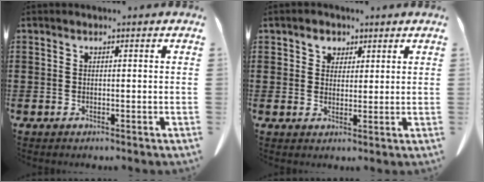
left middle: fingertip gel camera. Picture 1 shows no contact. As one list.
[{"total": 2.8, "force": [1.6, 1.7, 1.5], "torque": [-0.028, 0.004, 0.027]}]